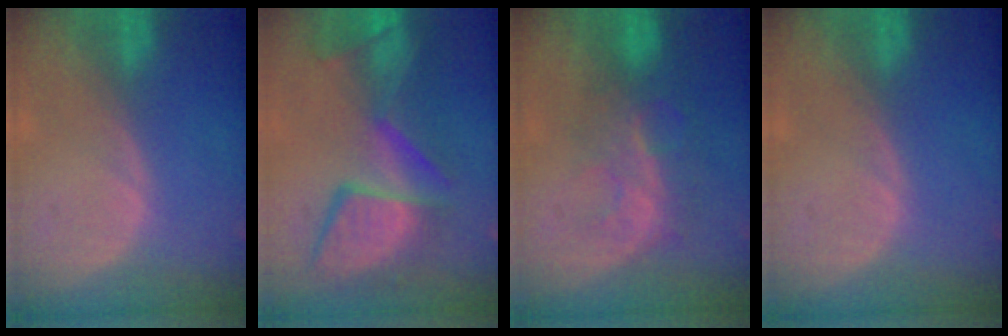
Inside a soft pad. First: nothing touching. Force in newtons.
{"total": 10.8, "press": 10.2, "slide": 3.5}
{"total": 8.2, "press": 7.0, "slide": 4.3}
{"total": 0.0}